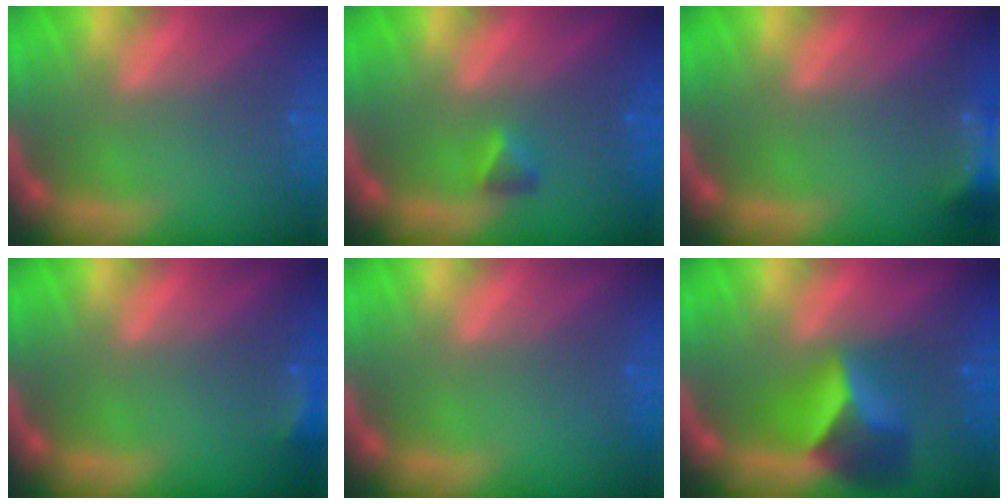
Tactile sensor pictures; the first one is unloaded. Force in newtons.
{"total": 1.4}
{"total": 5.9}
{"total": 1.9}
{"total": 0.0}
{"total": 6.0}